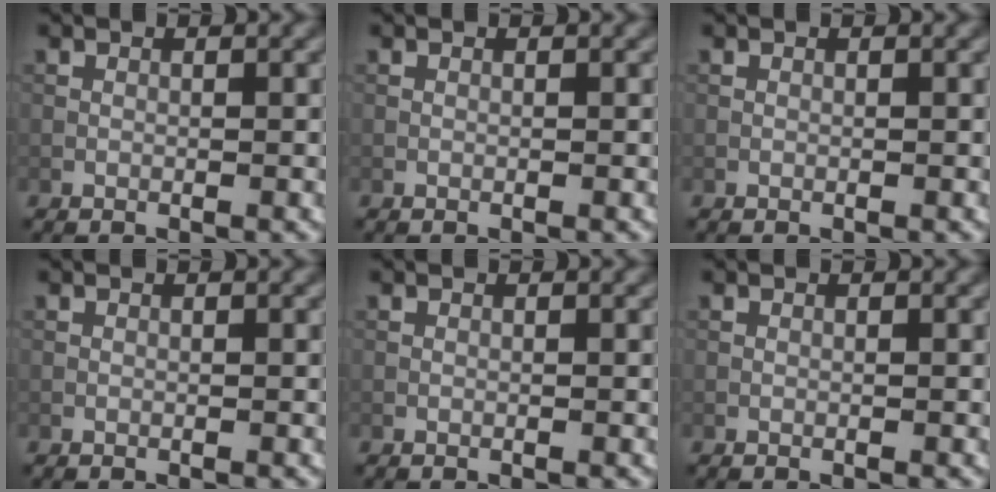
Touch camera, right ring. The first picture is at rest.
{"total": 0.0}
{"total": 0.0}
{"total": 0.0}
{"total": 0.0}
{"total": 0.0}